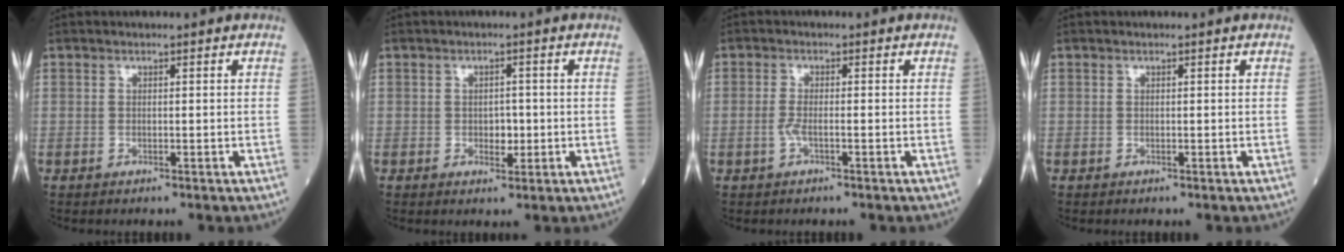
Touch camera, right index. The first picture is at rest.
{"total": 2.3, "force": [-0.4, 1.4, 1.7], "torque": [-0.019, 0.003, -0.002]}
{"total": 2.0, "force": [-0.7, 0.4, 1.8], "torque": [-0.042, -0.001, -0.017]}
{"total": 0.0}